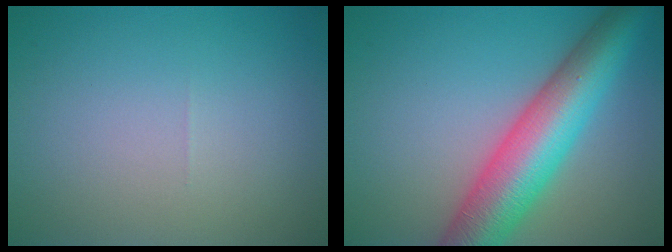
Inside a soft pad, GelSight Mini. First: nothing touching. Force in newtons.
{"total": 9.6, "press": 9.6, "slide": 0.1}